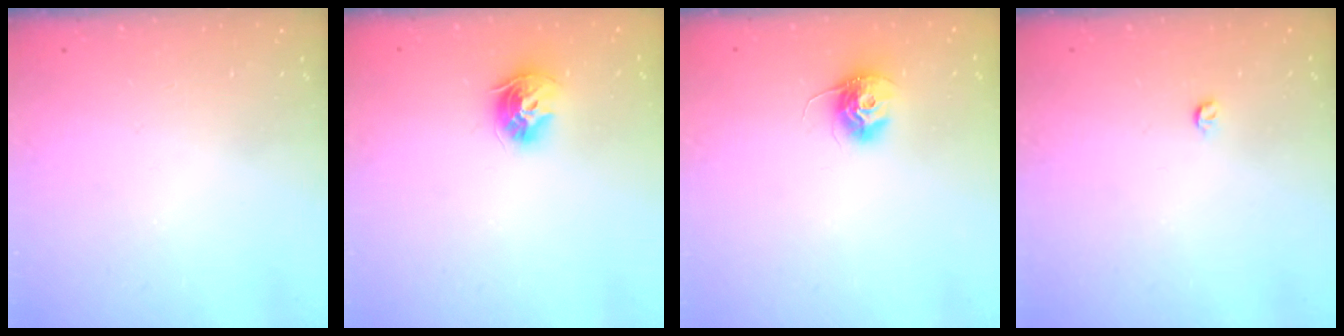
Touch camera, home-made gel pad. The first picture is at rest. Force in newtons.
{"total": 9.5, "press": 9.4, "slide": 0.9}
{"total": 10.8, "press": 10.7, "slide": 0.6}
{"total": 3.2, "press": 3.2, "slide": 0.4}